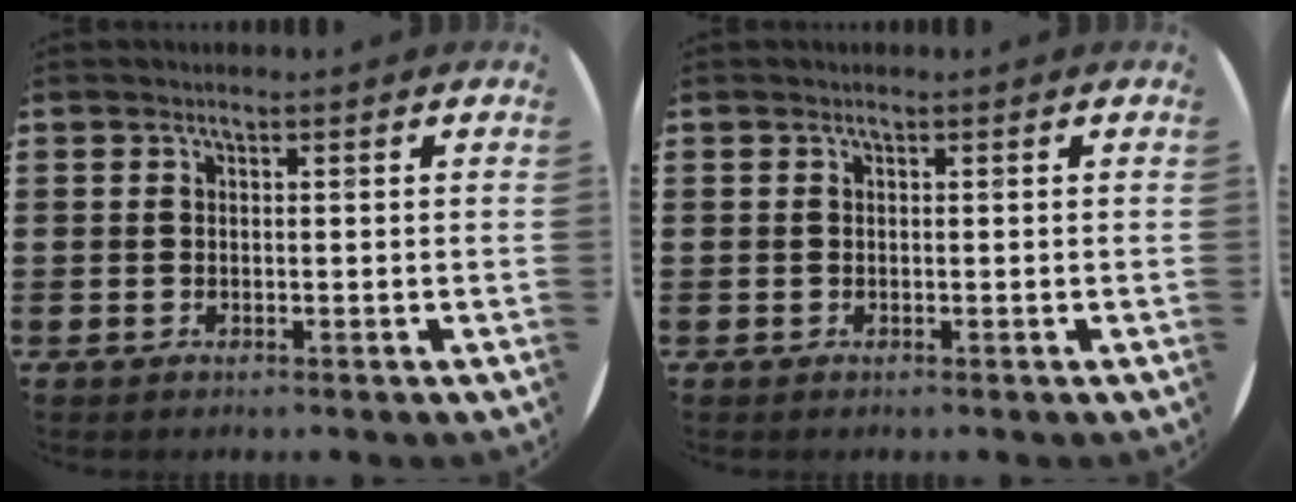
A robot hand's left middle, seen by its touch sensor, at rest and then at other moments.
{"total": 0.0}